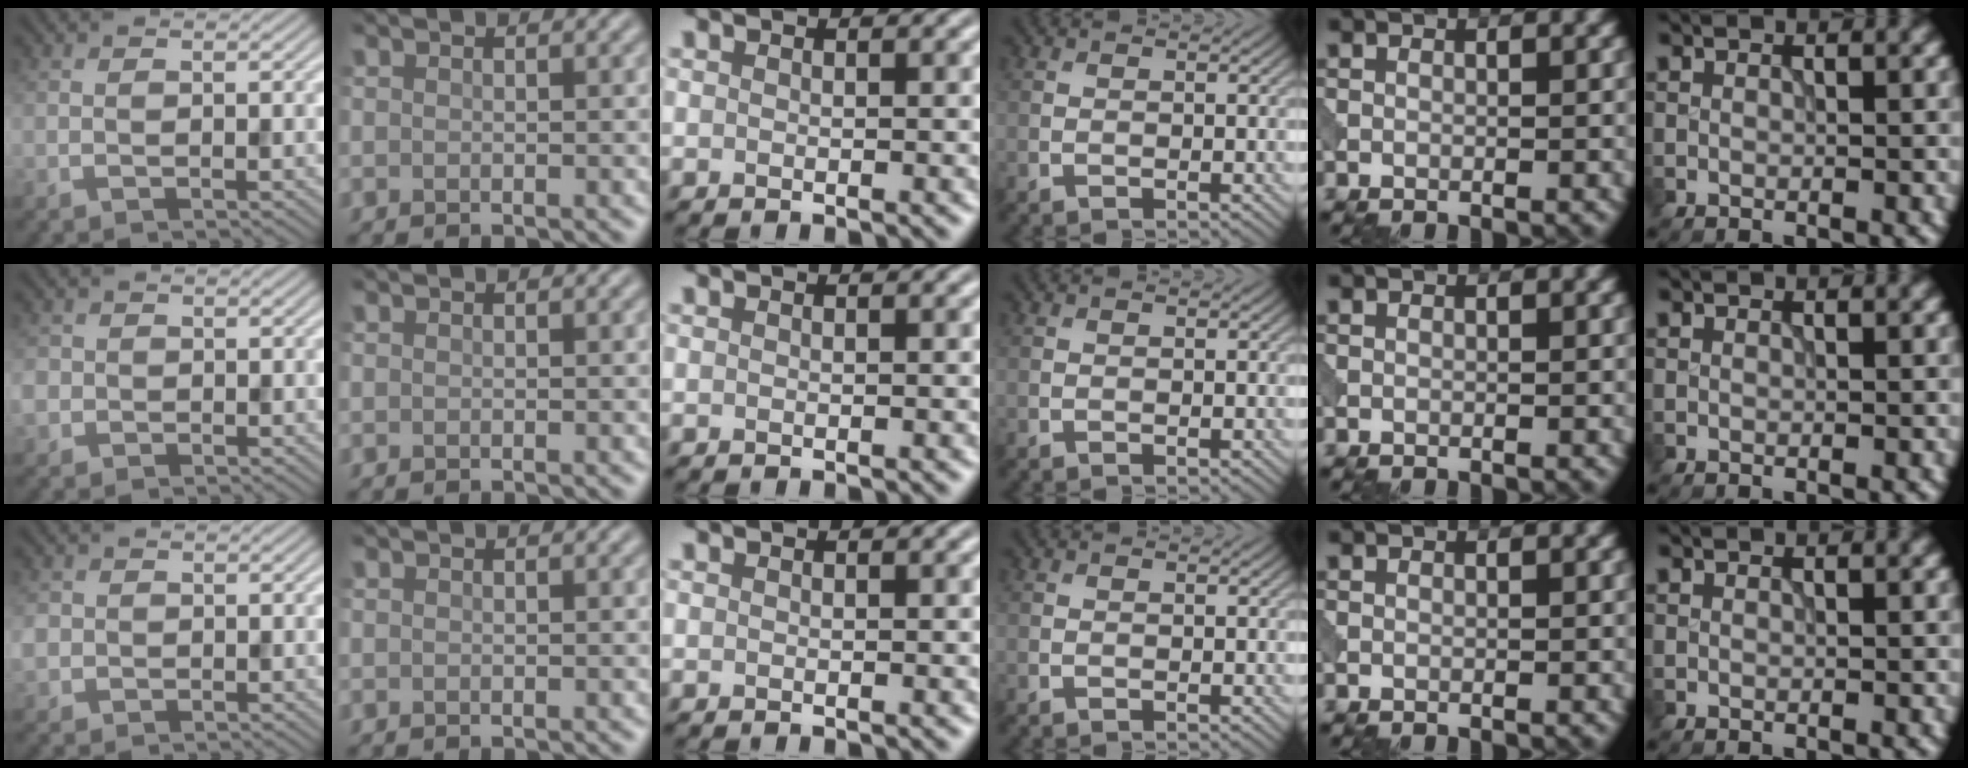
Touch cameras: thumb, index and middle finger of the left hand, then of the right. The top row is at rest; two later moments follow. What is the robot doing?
{"motion": "open", "object": "sandwich press"}